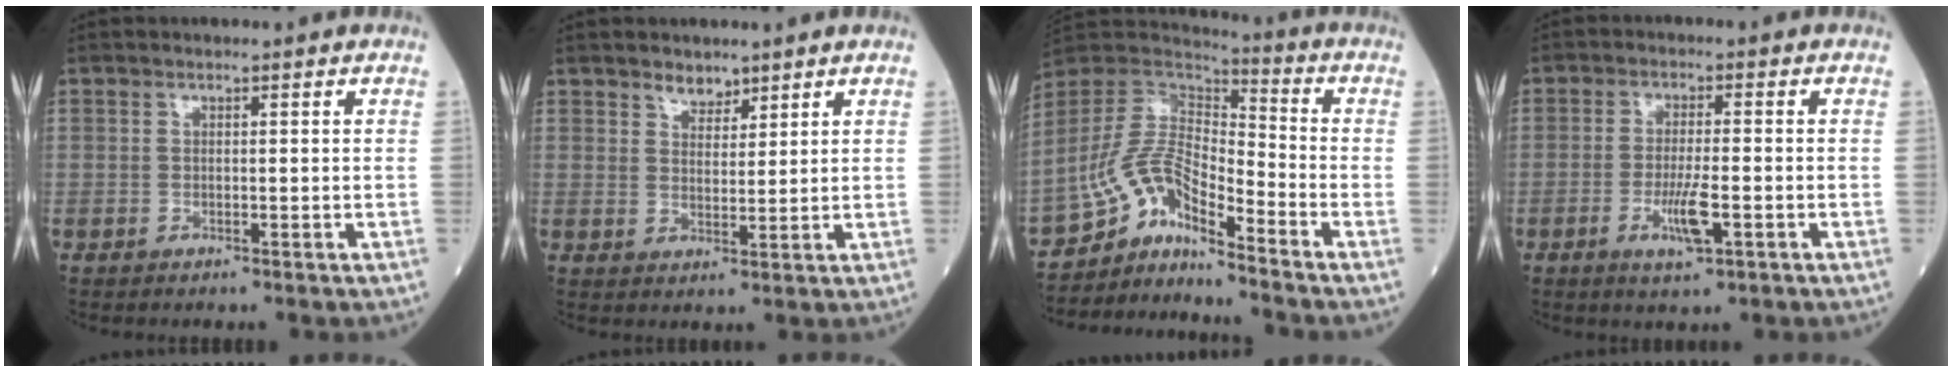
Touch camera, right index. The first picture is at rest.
{"total": 2.8, "force": [2.4, 1.4, 0.7], "torque": [-0.011, -0.003, 0.040]}
{"total": 10.0, "force": [-8.9, 1.5, 4.4], "torque": [-0.097, 0.029, -0.175]}
{"total": 5.4, "force": [-2.0, 0.8, 4.9], "torque": [-0.096, -0.007, -0.034]}